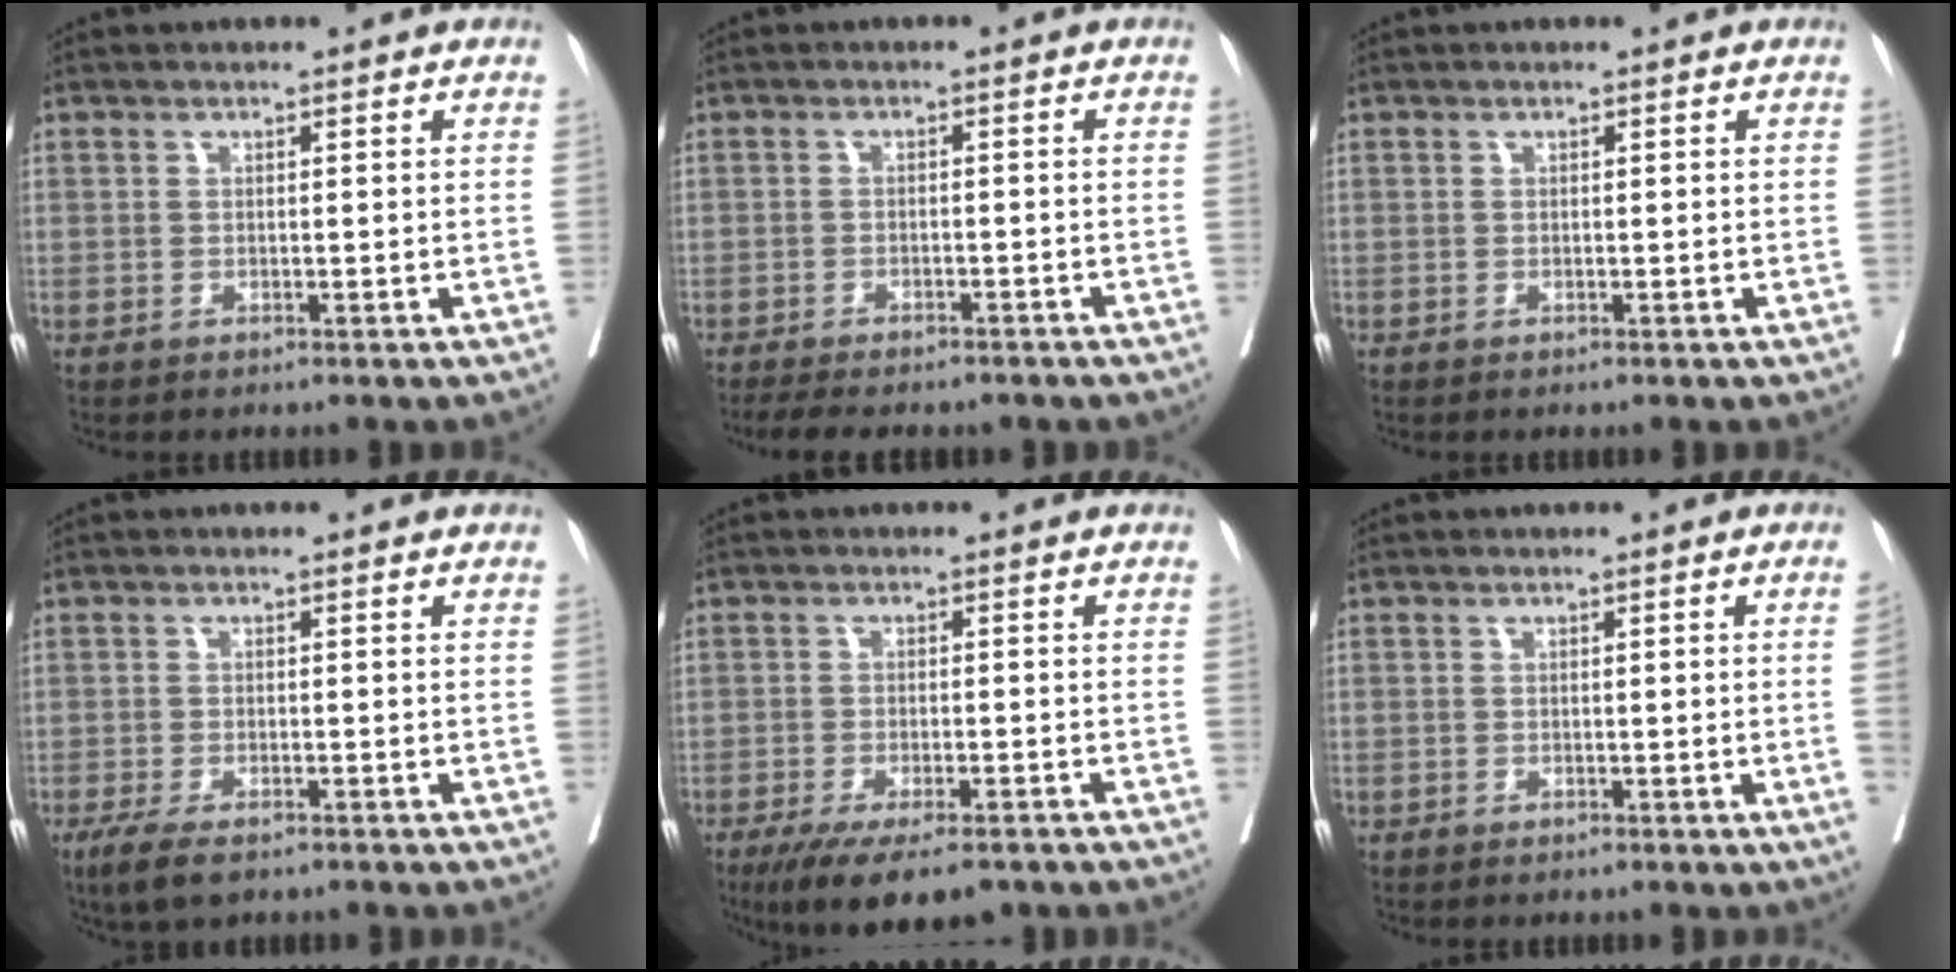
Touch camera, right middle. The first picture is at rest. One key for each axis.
{"total": 11.2, "fx": -9.4, "fy": 3.2, "fz": 5.1, "tx": -0.077, "ty": -0.005, "tz": -0.117}
{"total": 0.0}
{"total": 4.7, "fx": -3.2, "fy": 1.3, "fz": 3.3, "tx": -0.061, "ty": -0.011, "tz": -0.053}
{"total": 10.3, "fx": -7.5, "fy": 2.6, "fz": 6.6, "tx": -0.092, "ty": -0.014, "tz": -0.115}
{"total": 1.4, "fx": -0.1, "fy": -0.4, "fz": 1.3, "tx": -0.018, "ty": 0.002, "tz": -0.005}